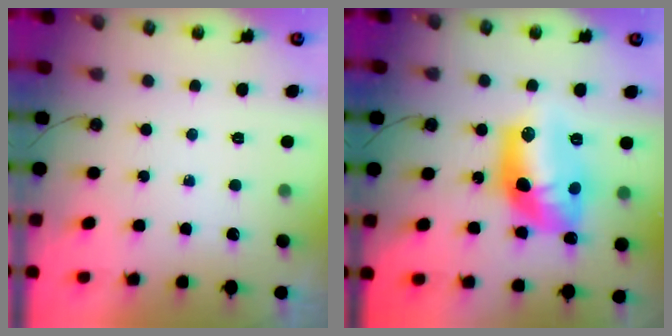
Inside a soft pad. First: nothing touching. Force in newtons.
{"total": 16.0, "press": 15.9, "slide": 1.3}